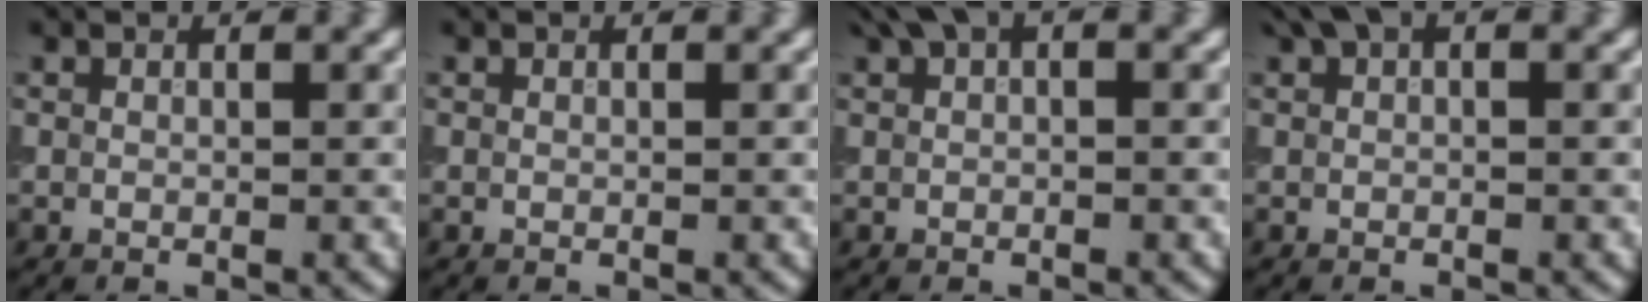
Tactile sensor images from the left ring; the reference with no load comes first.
{"total": 0.0}
{"total": 1.9, "force": [1.1, 0.8, 1.3], "torque": [-0.019, 0.005, 0.016]}
{"total": 1.6, "force": [0.9, 0.7, 1.0], "torque": [-0.015, 0.003, 0.014]}